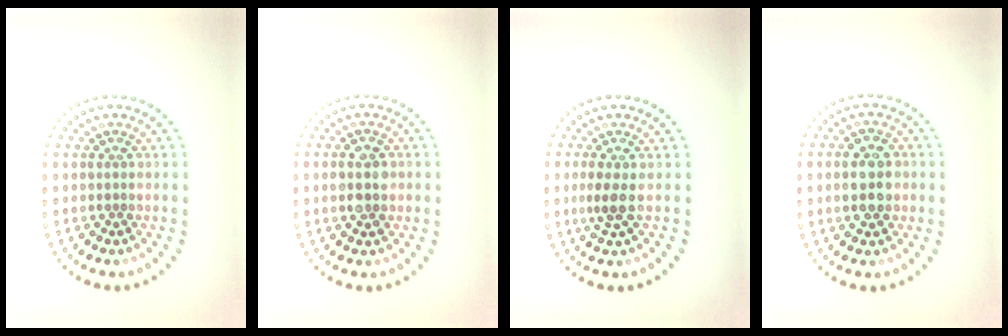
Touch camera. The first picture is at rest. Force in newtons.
{"total": 2.9, "press": 2.9, "slide": 0.2}
{"total": 1.7, "press": 1.4, "slide": 0.9}
{"total": 3.1, "press": 3.1, "slide": 0.3}